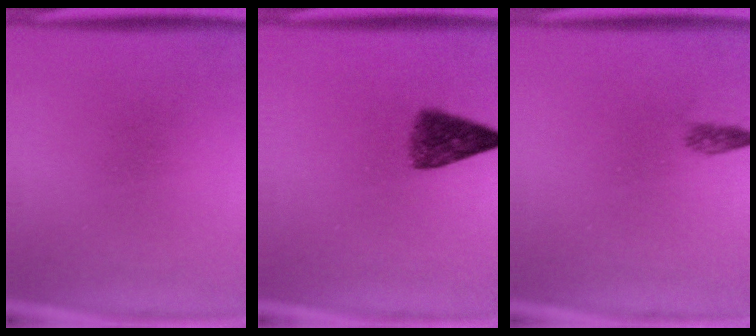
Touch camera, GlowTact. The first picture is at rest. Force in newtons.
{"total": 5.5}
{"total": 1.3}